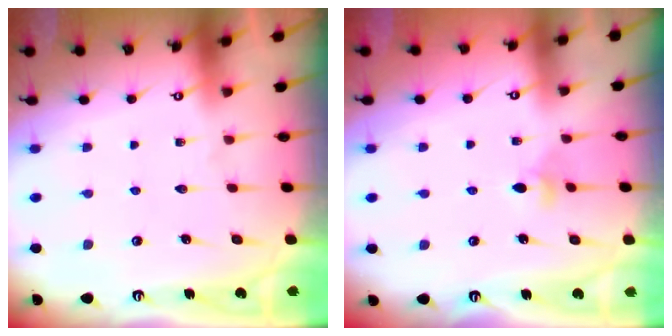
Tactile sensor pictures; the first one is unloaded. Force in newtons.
{"total": 2.9, "press": 2.8, "slide": 0.6}